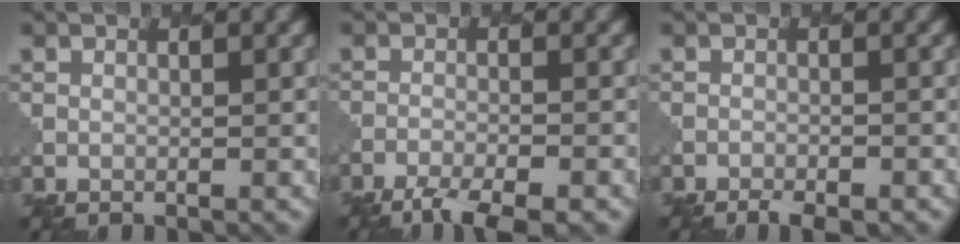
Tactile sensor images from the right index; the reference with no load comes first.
{"total": 4.6, "force": [-3.6, 0.9, 2.7], "torque": [-0.049, -0.009, -0.068]}
{"total": 2.1, "force": [-1.8, 0.5, 1.0], "torque": [-0.017, -0.004, -0.029]}